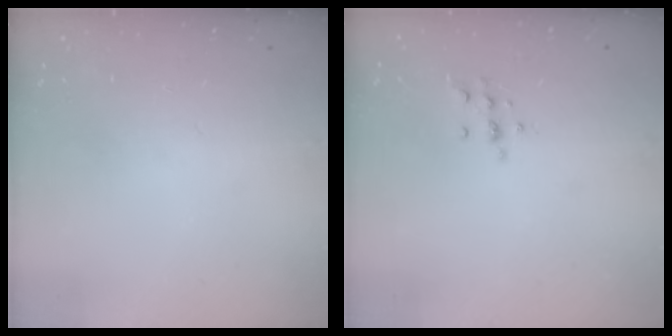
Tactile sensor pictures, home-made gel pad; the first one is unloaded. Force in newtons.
{"total": 7.0, "press": 6.9, "slide": 0.7}